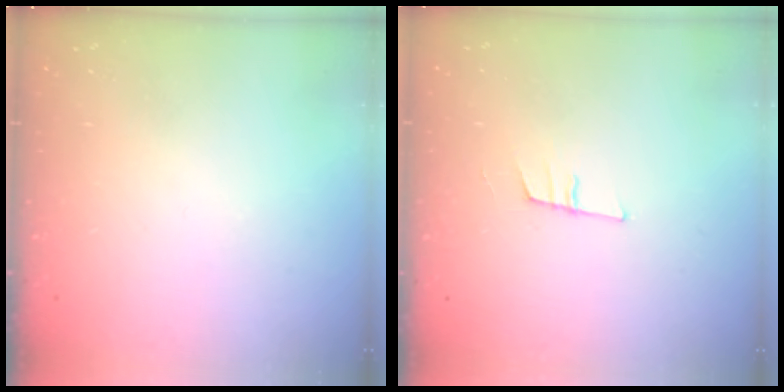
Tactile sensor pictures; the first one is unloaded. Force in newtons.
{"total": 7.6, "press": 7.0, "slide": 3.0}